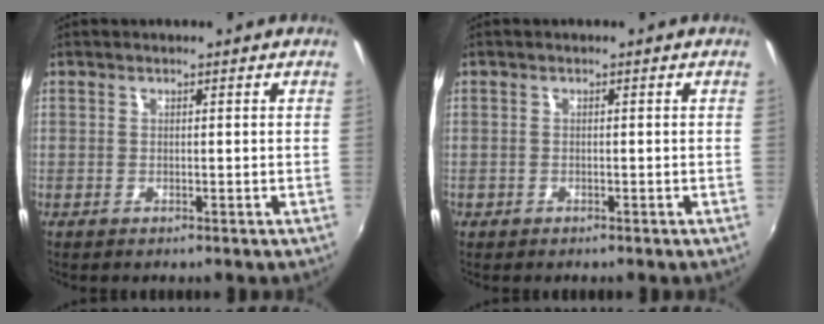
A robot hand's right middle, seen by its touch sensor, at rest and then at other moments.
{"total": 1.0, "force": [-0.6, 0.7, 0.1], "torque": [-0.006, -0.002, -0.010]}